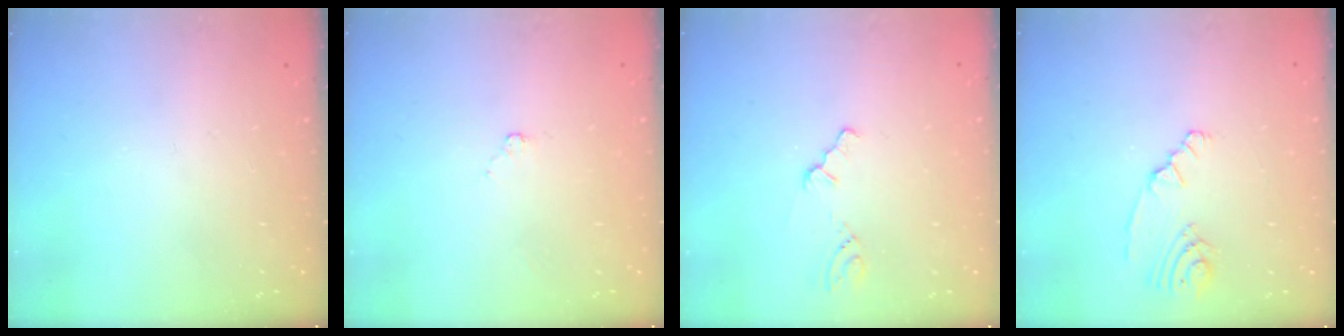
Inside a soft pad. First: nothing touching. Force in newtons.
{"total": 1.3, "press": 1.3, "slide": 0.3}
{"total": 0.6, "press": 0.6, "slide": 0.2}
{"total": 3.0, "press": 3.0, "slide": 0.4}